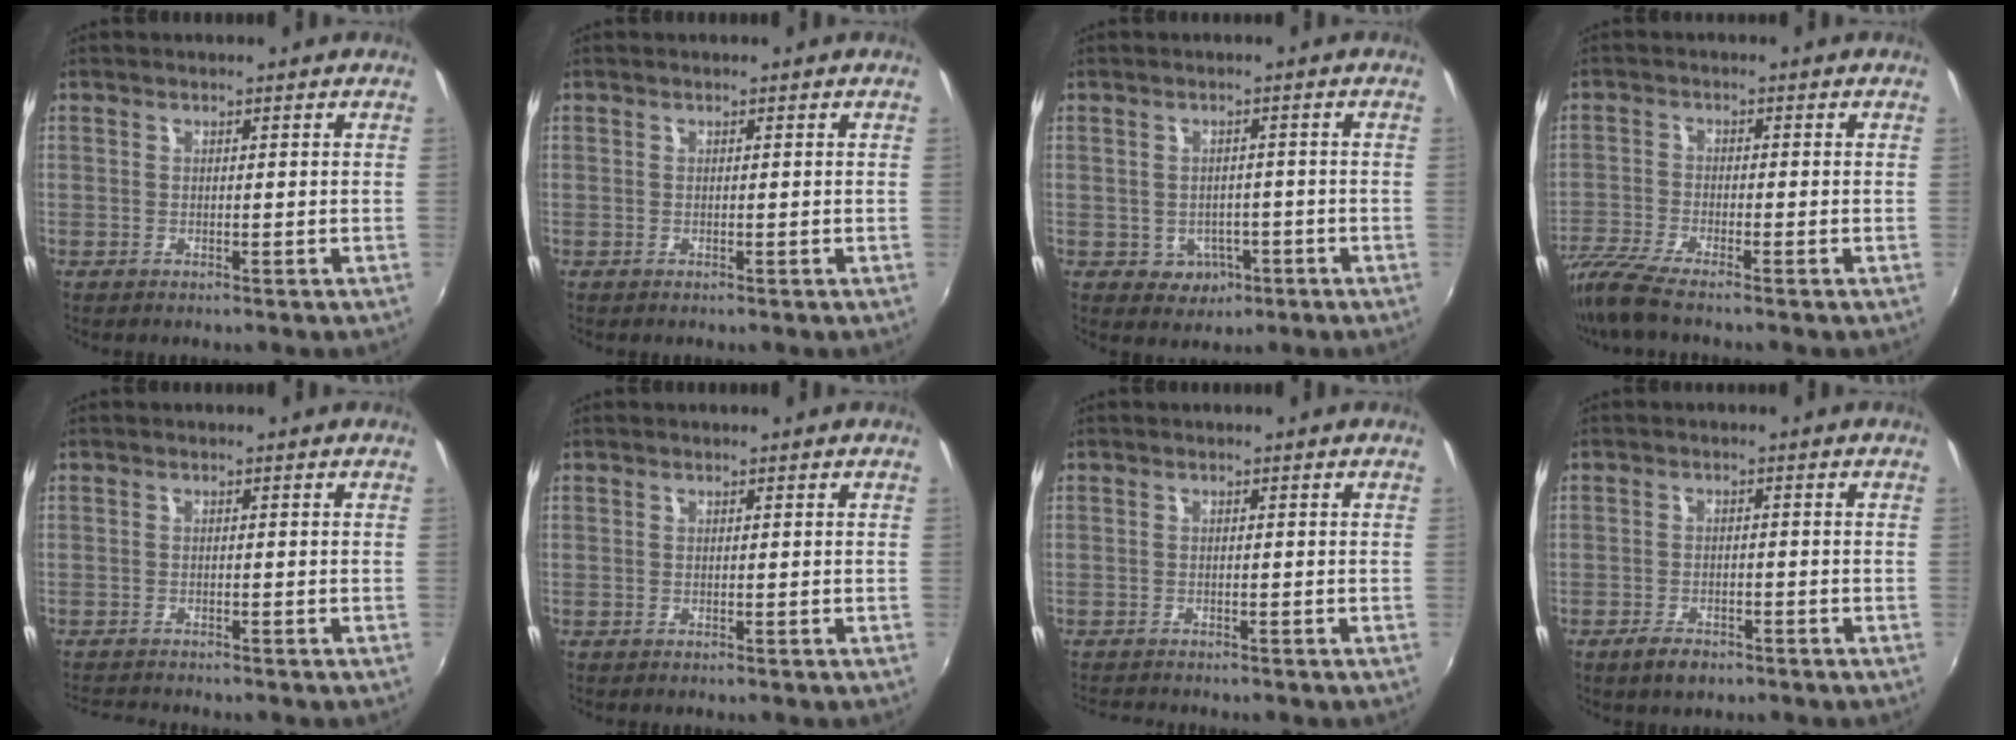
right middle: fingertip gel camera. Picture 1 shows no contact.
{"total": 0.0}
{"total": 4.2, "force": [-1.5, 3.7, 1.2], "torque": [-0.033, 0.005, -0.009]}
{"total": 7.7, "force": [-6.6, 0.3, 3.9], "torque": [-0.101, -0.028, -0.127]}
{"total": 3.8, "force": [-3.7, 0.3, 1.0], "torque": [-0.033, -0.016, -0.067]}
{"total": 0.0}
{"total": 3.0, "force": [-2.8, 0.3, 0.8], "torque": [-0.027, -0.016, -0.052]}
{"total": 3.9, "force": [-2.8, 1.7, 2.1], "torque": [-0.054, -0.008, -0.051]}